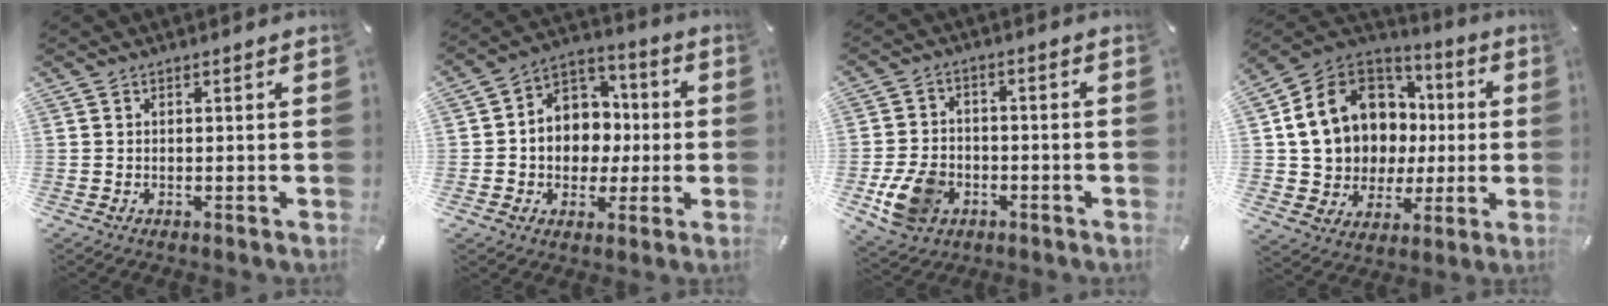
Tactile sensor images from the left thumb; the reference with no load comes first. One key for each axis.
{"total": 10.7, "fx": -1.0, "fy": 10.0, "fz": 3.7, "tx": -0.065, "ty": 0.009, "tz": -0.013}
{"total": 10.2, "fx": -3.6, "fy": 7.7, "fz": 5.6, "tx": -0.117, "ty": 0.015, "tz": -0.061}
{"total": 15.9, "fx": 4.2, "fy": 13.6, "fz": 7.0, "tx": -0.157, "ty": -0.038, "tz": 0.099}